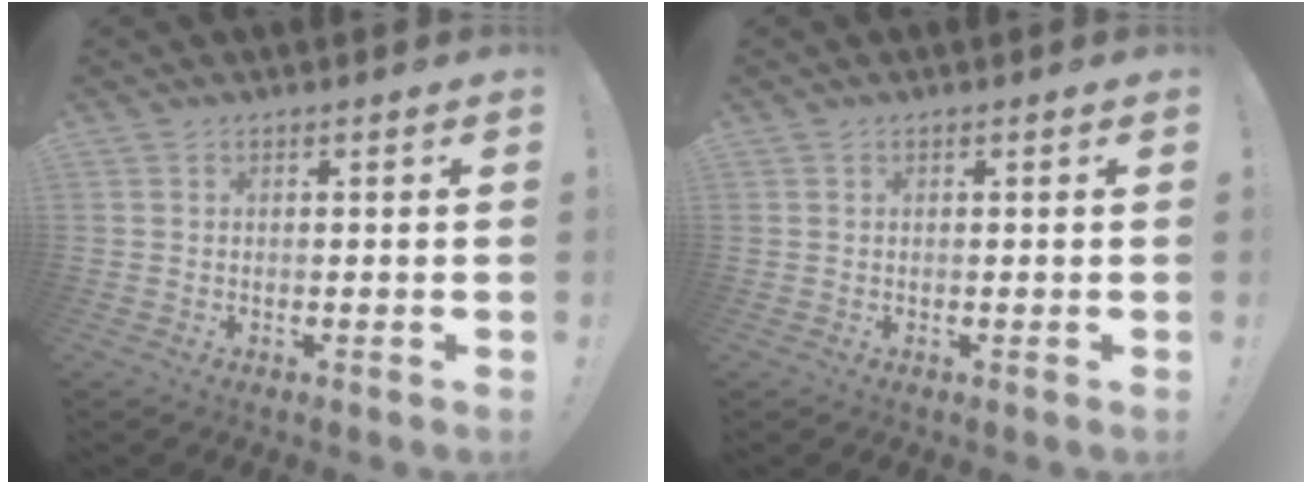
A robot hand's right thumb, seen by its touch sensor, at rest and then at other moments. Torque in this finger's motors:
{"motor_torque": [-0.24, 0.36, -0.16, 0.06, 0.07]}